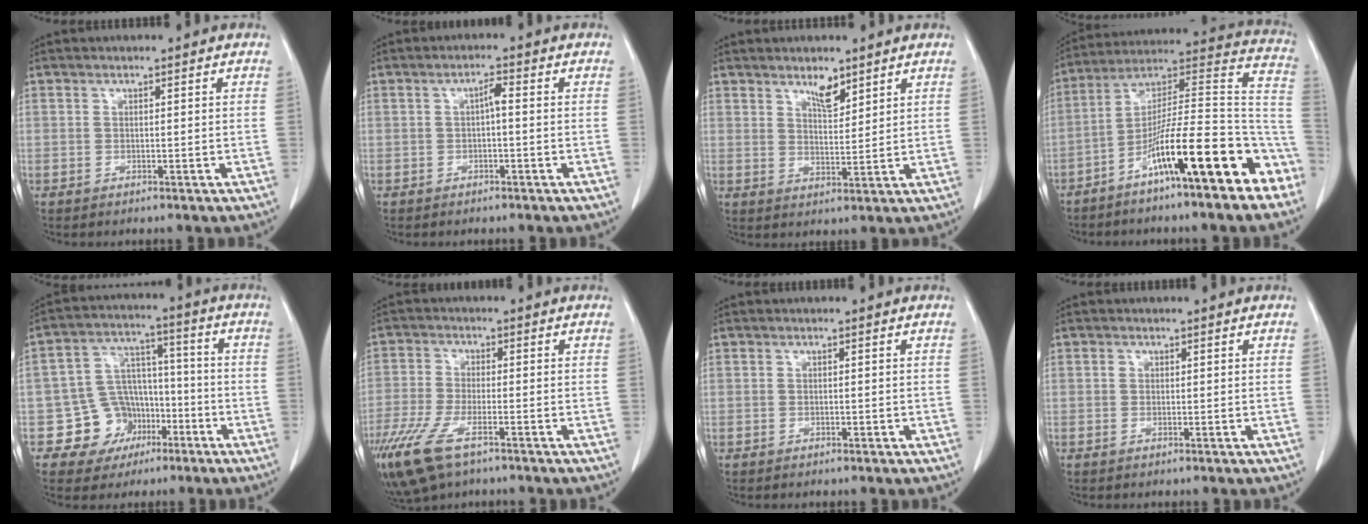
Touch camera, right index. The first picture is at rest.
{"total": 1.9, "force": [-0.1, 0.4, 1.9], "torque": [-0.031, 0.005, -0.002]}
{"total": 3.8, "force": [2.9, 1.2, 2.1], "torque": [-0.038, -0.005, 0.052]}
{"total": 19.7, "force": [-10.6, 2.9, 16.3], "torque": [-0.226, 0.047, -0.170]}
{"total": 9.9, "force": [-4.3, 8.7, 2.1], "torque": [-0.023, 0.044, -0.058]}
{"total": 10.5, "force": [-6.6, 3.6, 7.4], "torque": [-0.156, -0.021, -0.120]}
{"total": 0.0}
{"total": 0.6, "force": [0.0, 0.5, 0.3], "torque": [-0.007, 0.000, 0.000]}